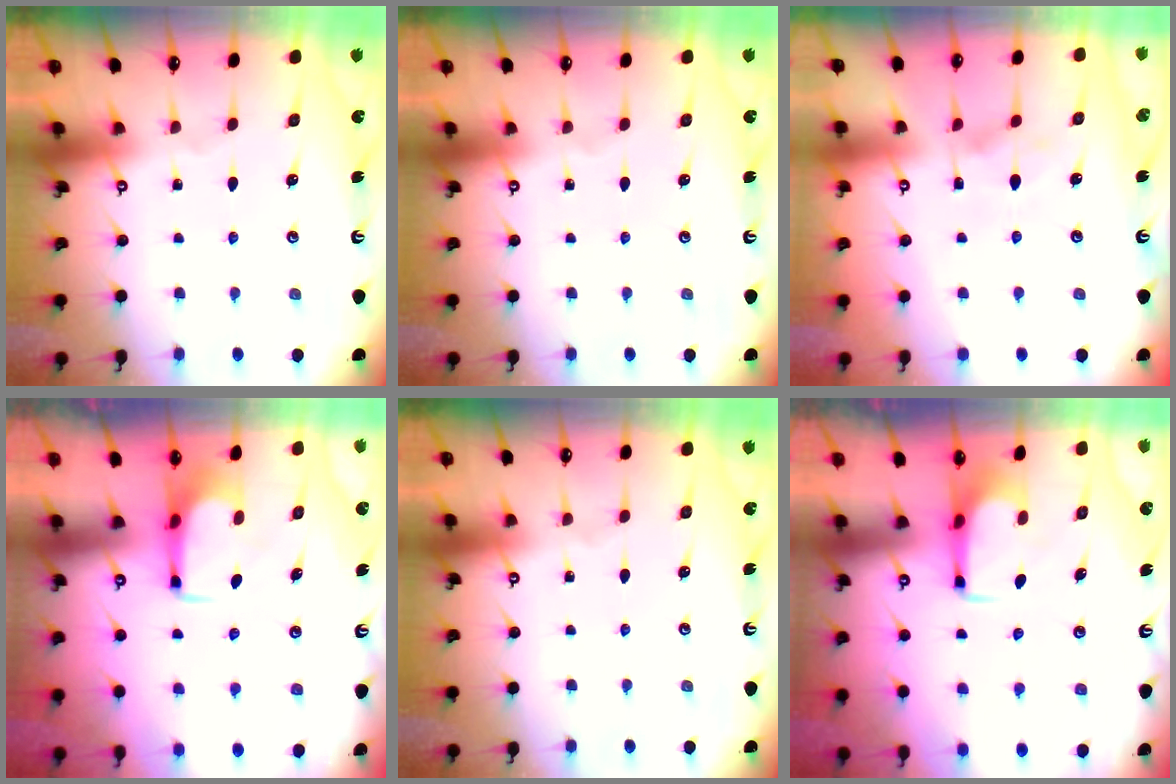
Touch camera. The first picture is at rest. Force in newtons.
{"total": 0.0}
{"total": 1.2, "press": 1.0, "slide": 0.7}
{"total": 1.6, "press": 1.5, "slide": 0.5}
{"total": 0.0}
{"total": 1.5, "press": 1.5, "slide": 0.4}